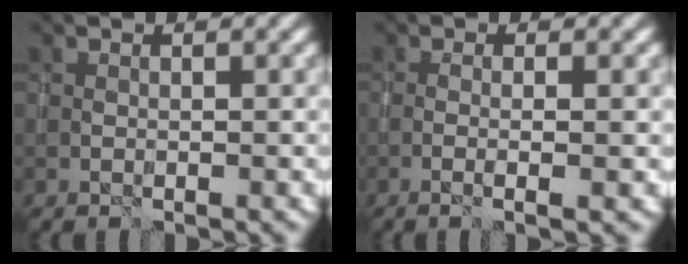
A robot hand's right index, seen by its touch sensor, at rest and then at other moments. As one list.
[{"total": 2.3, "force": [-0.4, 0.3, 2.3], "torque": [-0.034, 0.003, -0.014]}]